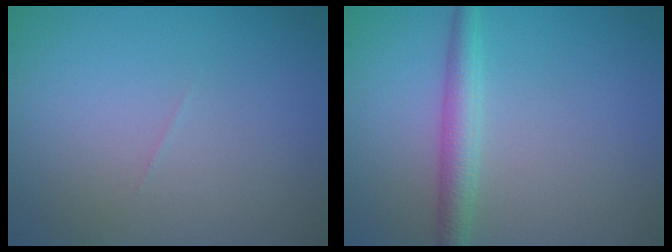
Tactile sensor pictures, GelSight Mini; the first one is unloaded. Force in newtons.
{"total": 2.6, "press": 2.6, "slide": 0.0}